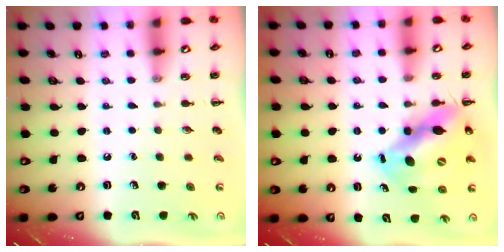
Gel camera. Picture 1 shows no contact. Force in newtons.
{"total": 11.9, "press": 11.6, "slide": 2.7}